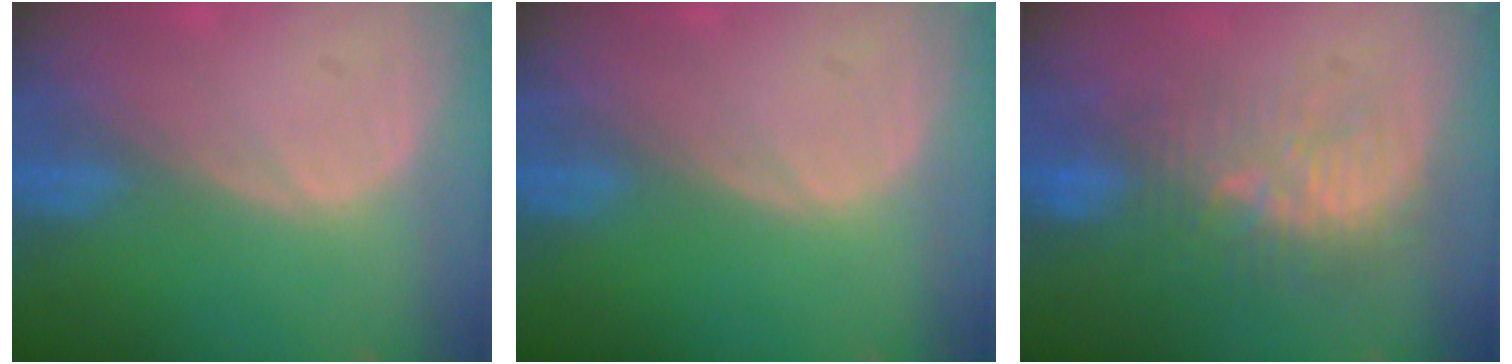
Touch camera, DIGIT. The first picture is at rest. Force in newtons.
{"total": 0.0}
{"total": 9.5, "press": 9.1, "slide": 2.8}